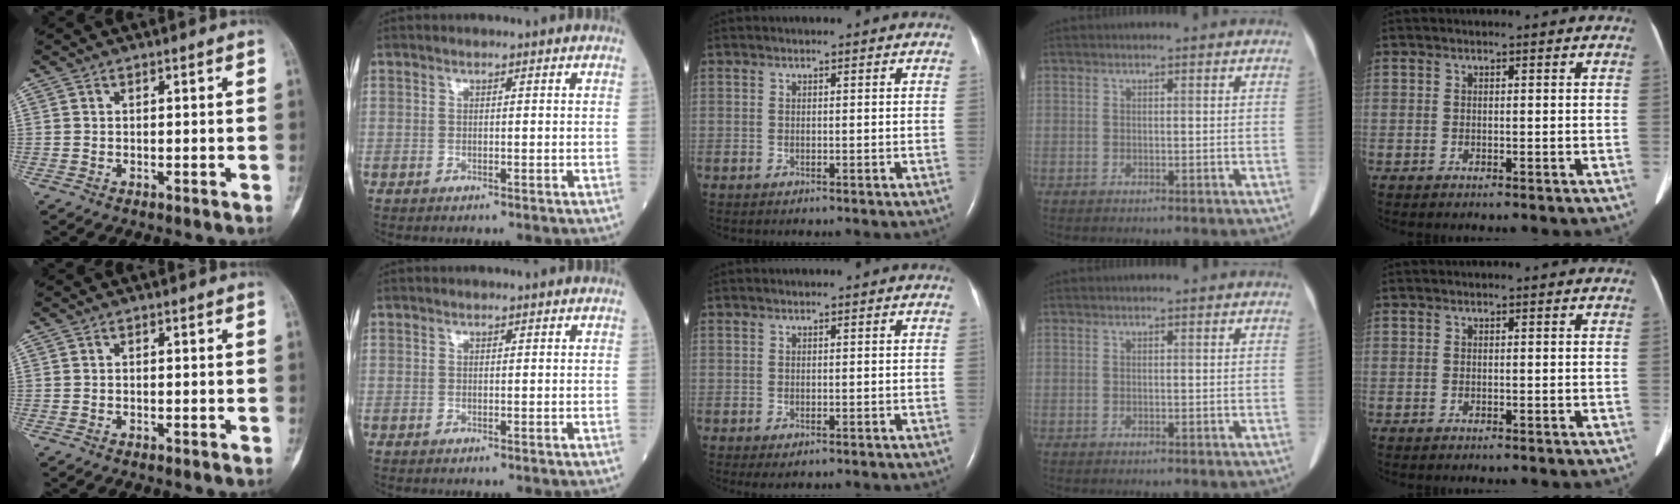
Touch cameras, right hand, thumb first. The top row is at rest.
{"middle": {"total": 0.8, "force": [-0.1, 0.3, 0.8], "torque": [-0.016, -0.004, 0.004]}}